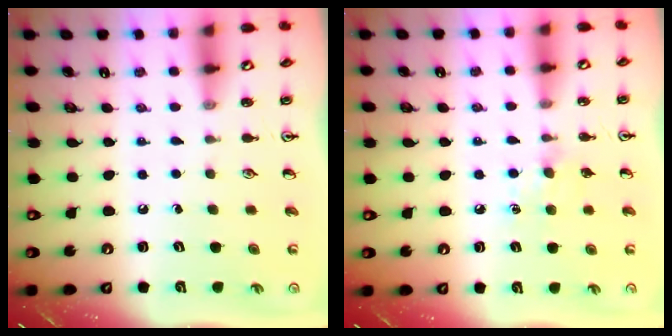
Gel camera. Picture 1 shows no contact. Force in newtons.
{"total": 4.7, "press": 4.6, "slide": 0.8}